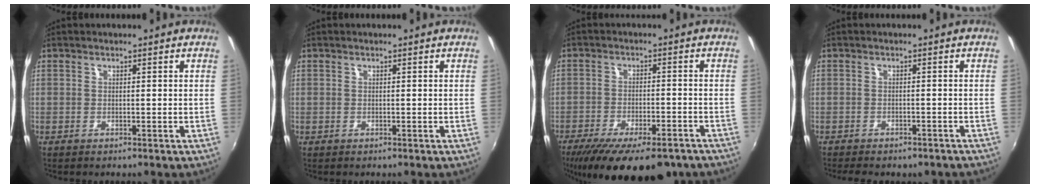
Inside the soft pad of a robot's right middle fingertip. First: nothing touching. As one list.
[{"total": 0.0}, {"total": 19.4, "force": [-14.2, 6.9, 11.3], "torque": [-0.217, -0.047, -0.203]}, {"total": 6.2, "force": [-5.2, 2.3, 2.6], "torque": [-0.061, -0.017, -0.066]}]